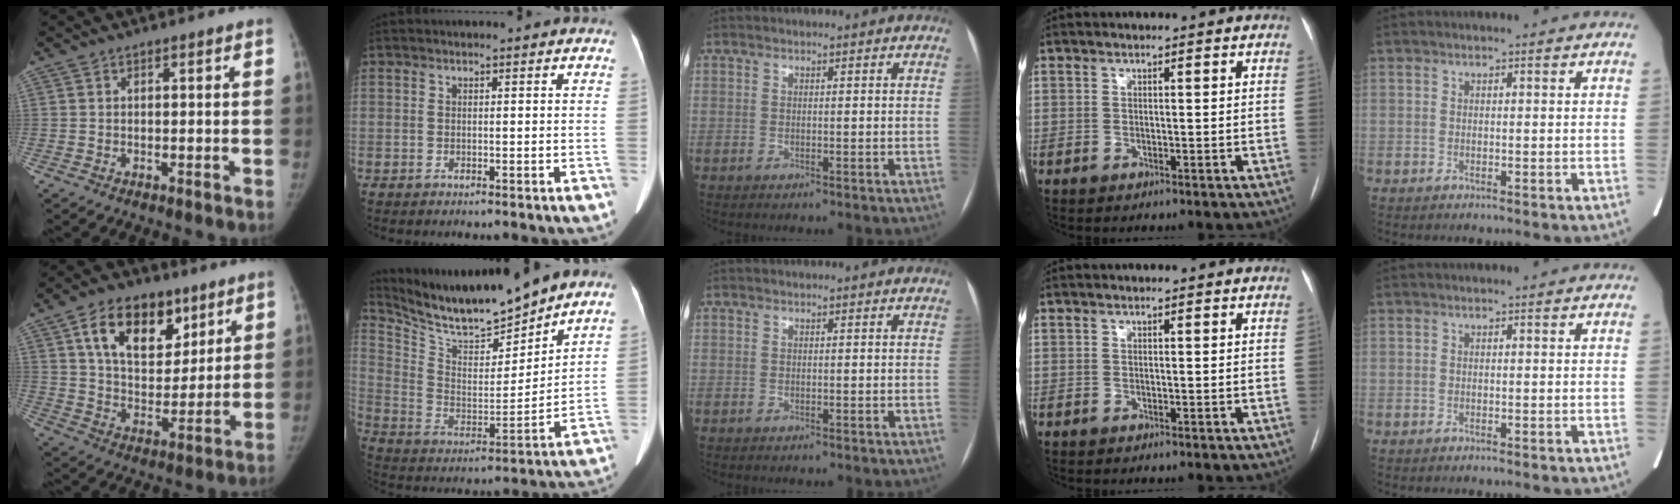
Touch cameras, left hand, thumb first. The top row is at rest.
{"thumb": {"total": 16.5, "force": [8.3, 10.1, 10.0], "torque": [-0.121, -0.035, 0.147]}, "index": {"total": 17.6, "force": [15.8, 2.4, 7.4], "torque": [-0.149, -0.006, 0.278]}}